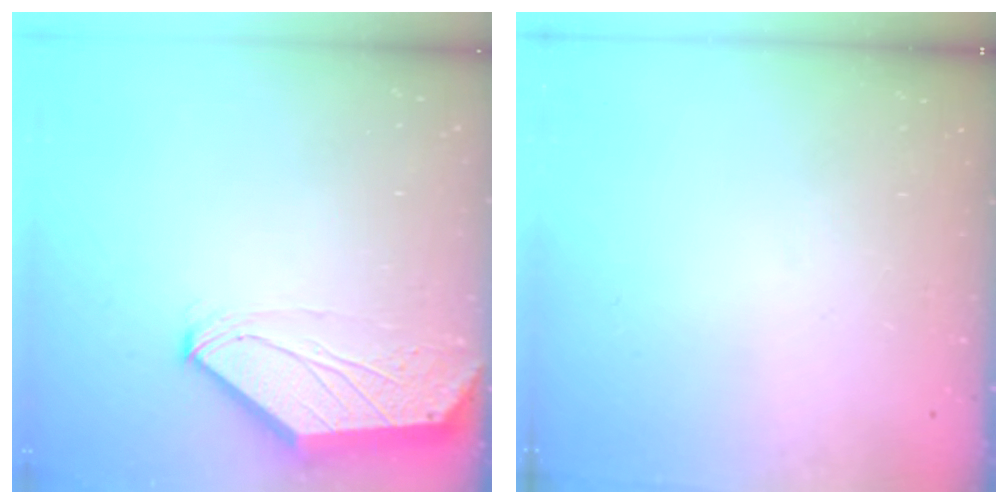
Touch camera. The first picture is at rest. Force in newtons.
{"total": 0.0}